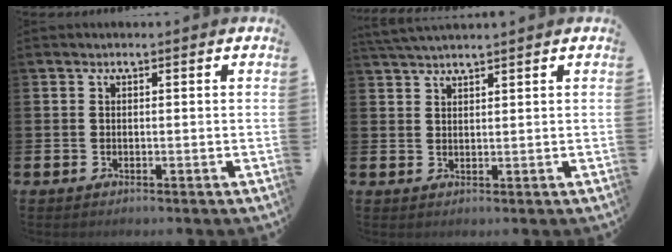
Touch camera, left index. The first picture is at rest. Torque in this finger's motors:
{"motor_torque": [1.08, -1.06, 0.46, 0.14]}